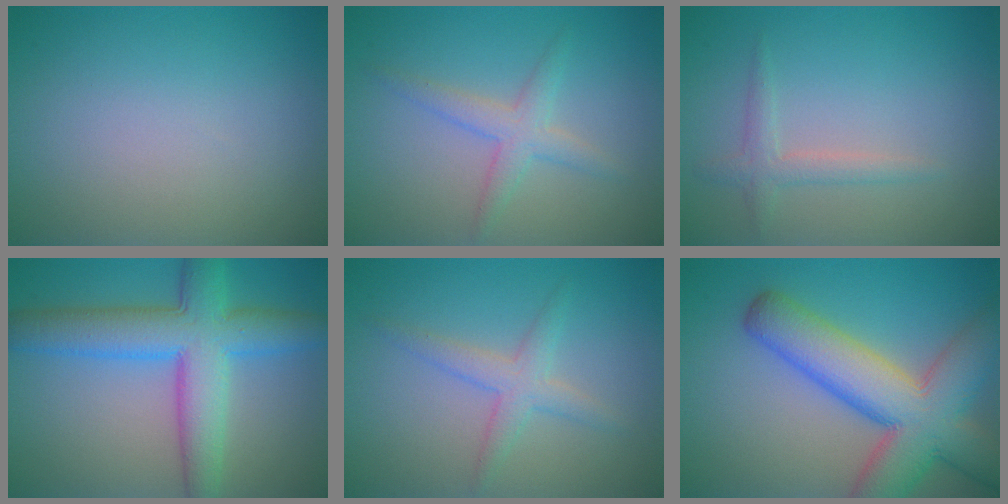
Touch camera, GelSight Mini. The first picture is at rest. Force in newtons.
{"total": 2.5, "press": 2.5, "slide": 0.0}
{"total": 1.7, "press": 1.7, "slide": 0.1}
{"total": 8.1, "press": 8.1, "slide": 0.2}
{"total": 2.5, "press": 2.5, "slide": 0.0}
{"total": 10.5, "press": 10.5, "slide": 0.4}